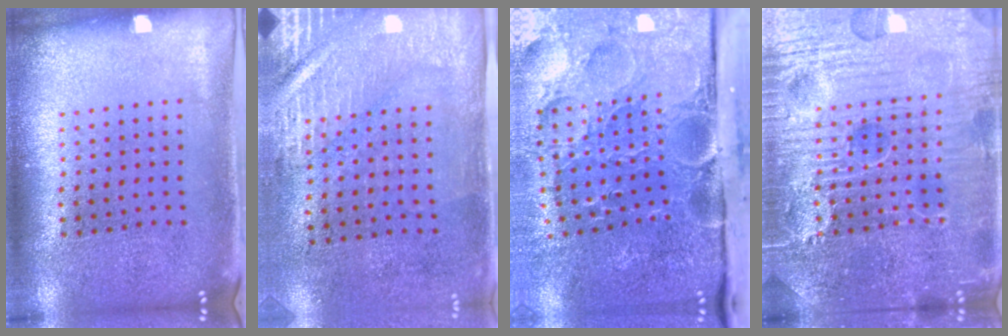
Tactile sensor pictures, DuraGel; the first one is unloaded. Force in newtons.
{"total": 2.9, "press": 2.5, "slide": 1.5}
{"total": 5.3, "press": 4.2, "slide": 3.3}
{"total": 6.8, "press": 6.8, "slide": 0.6}